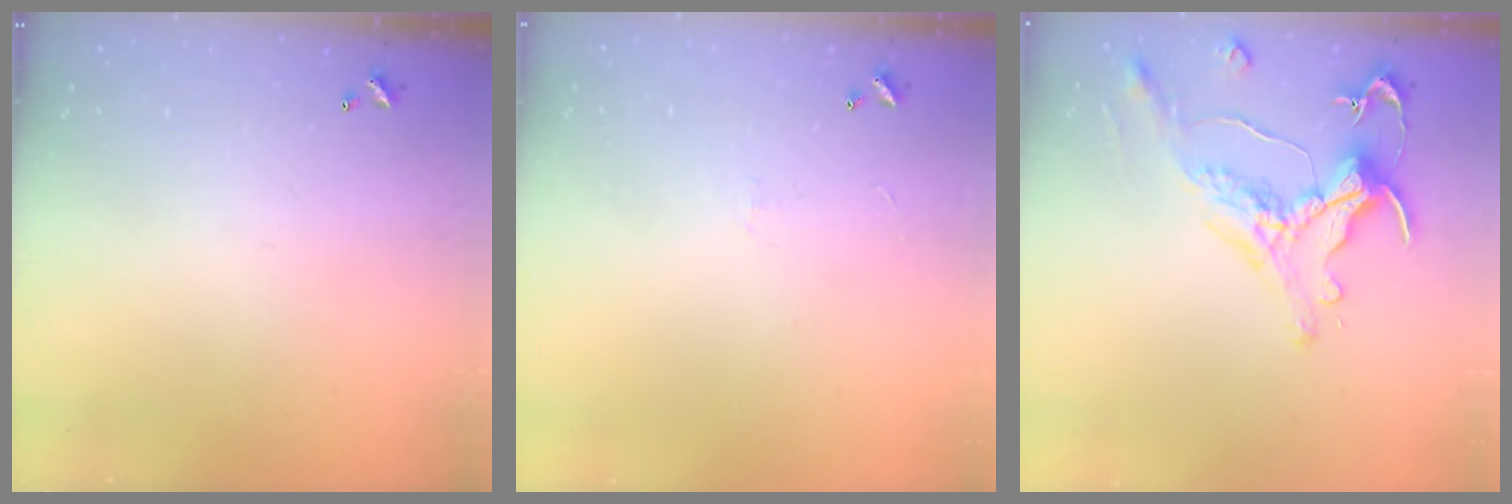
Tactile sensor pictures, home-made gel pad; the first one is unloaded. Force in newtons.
{"total": 0.7, "press": 0.3, "slide": 0.7}
{"total": 0.7, "press": 0.1, "slide": 0.7}